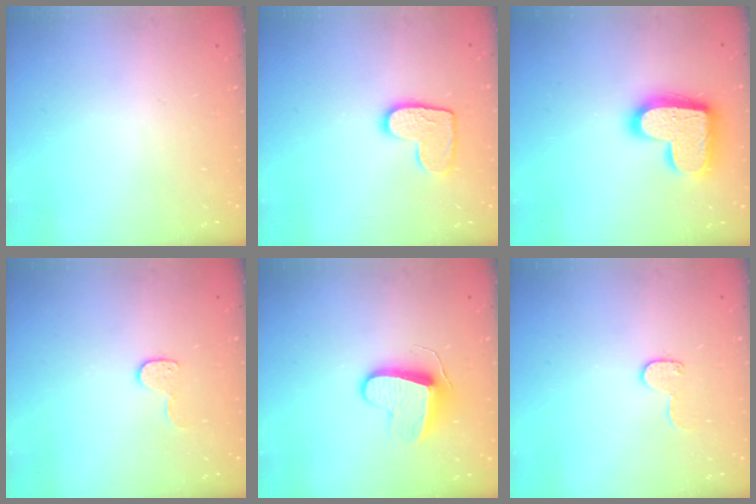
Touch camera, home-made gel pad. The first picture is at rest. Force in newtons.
{"total": 10.3, "press": 10.2, "slide": 0.6}
{"total": 18.7, "press": 18.6, "slide": 1.1}
{"total": 6.1, "press": 6.1, "slide": 0.2}
{"total": 9.3, "press": 9.3, "slide": 0.1}
{"total": 8.4, "press": 8.4, "slide": 0.5}